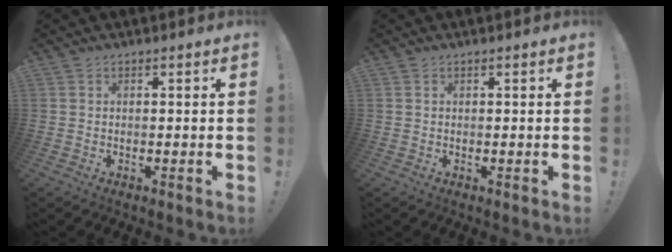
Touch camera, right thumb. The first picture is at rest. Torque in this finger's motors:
{"motor_torque": [-0.09, -0.22, 0.07, 0.00, 0.08]}